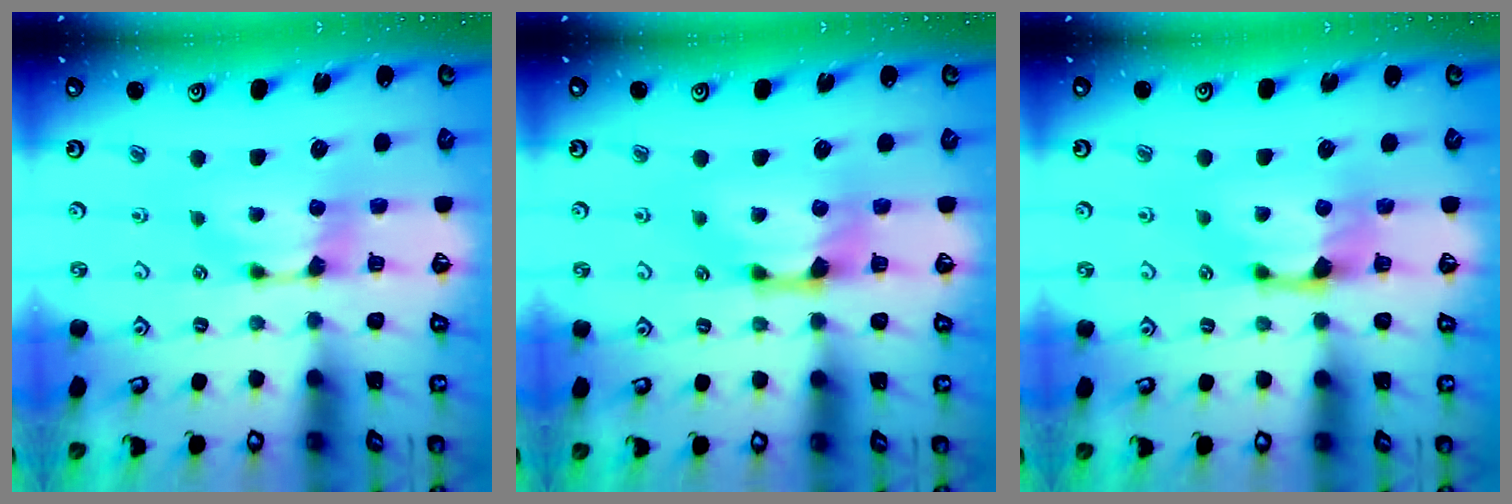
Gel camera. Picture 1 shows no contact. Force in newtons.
{"total": 1.9, "press": 1.3, "slide": 1.4}
{"total": 1.2, "press": 0.0, "slide": 1.2}